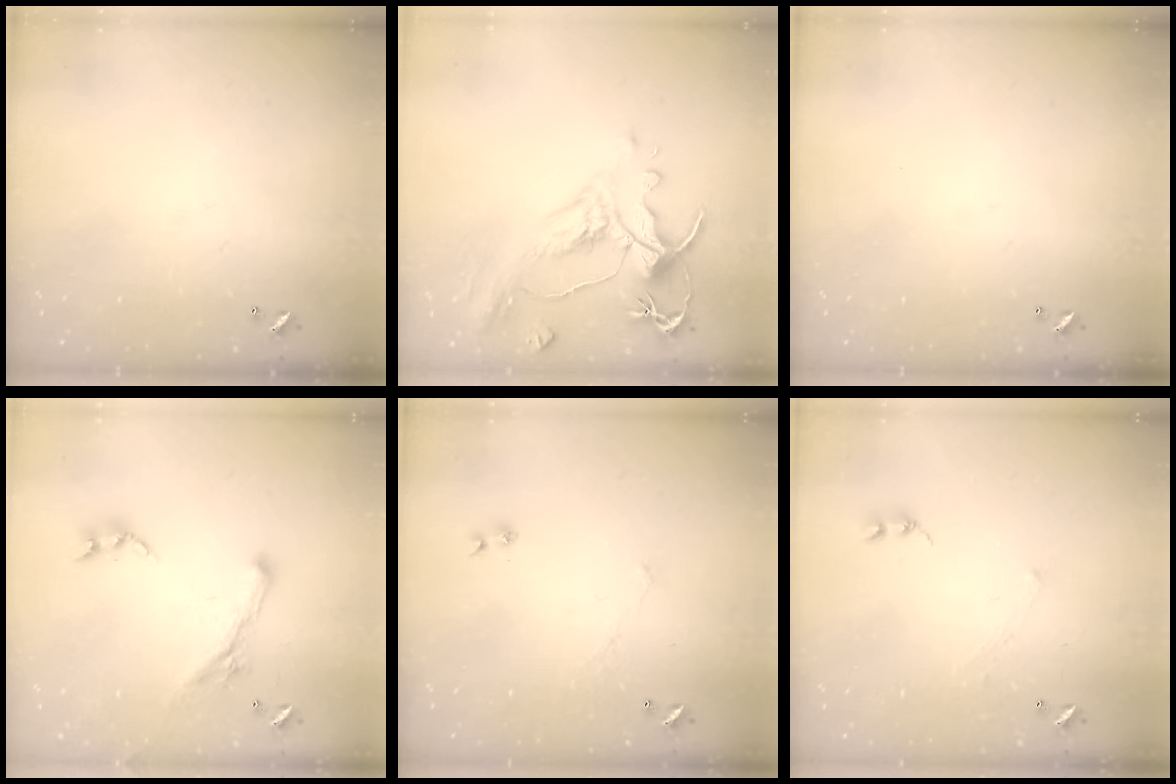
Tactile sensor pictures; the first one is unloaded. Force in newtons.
{"total": 1.5, "press": 0.1, "slide": 1.5}
{"total": 0.0}
{"total": 1.8, "press": 1.7, "slide": 0.4}
{"total": 1.5, "press": 1.4, "slide": 0.6}
{"total": 0.6, "press": 0.3, "slide": 0.5}